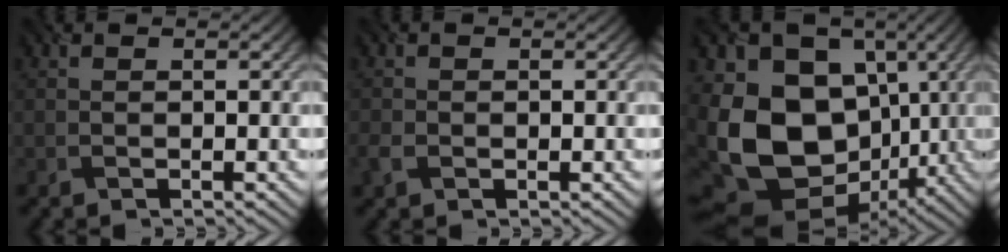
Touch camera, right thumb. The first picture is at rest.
{"total": 1.7, "force": [-0.8, 1.3, 0.7], "torque": [-0.022, -0.005, -0.020]}
{"total": 16.8, "force": [-1.1, 13.0, 10.6], "torque": [-0.228, -0.014, -0.017]}